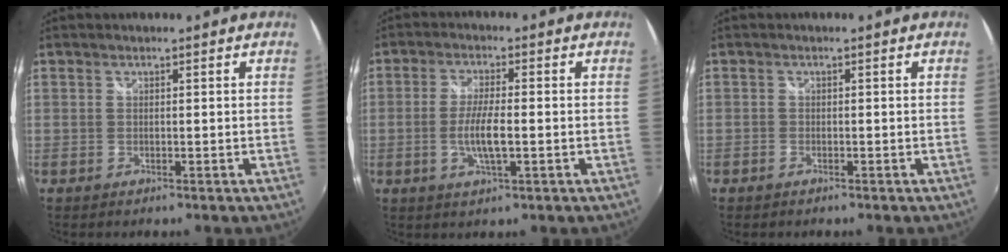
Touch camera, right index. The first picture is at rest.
{"total": 5.8, "force": [-1.2, 1.1, 5.6], "torque": [-0.111, -0.007, -0.022]}
{"total": 1.1, "force": [-0.8, 0.7, 0.2], "torque": [-0.007, 0.000, -0.016]}